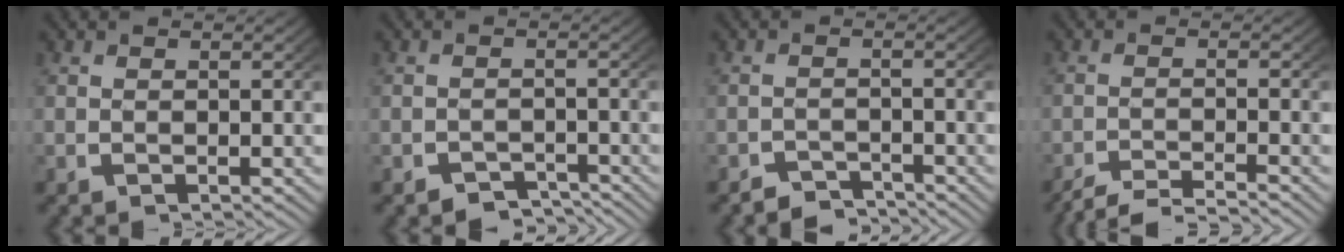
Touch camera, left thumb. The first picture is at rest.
{"total": 3.1, "force": [-2.6, 1.3, 0.9], "torque": [-0.007, -0.014, -0.044]}
{"total": 2.6, "force": [-2.4, 0.7, 0.4], "torque": [-0.002, -0.011, -0.046]}
{"total": 4.8, "force": [-4.3, 1.2, 1.7], "torque": [-0.030, -0.012, -0.071]}